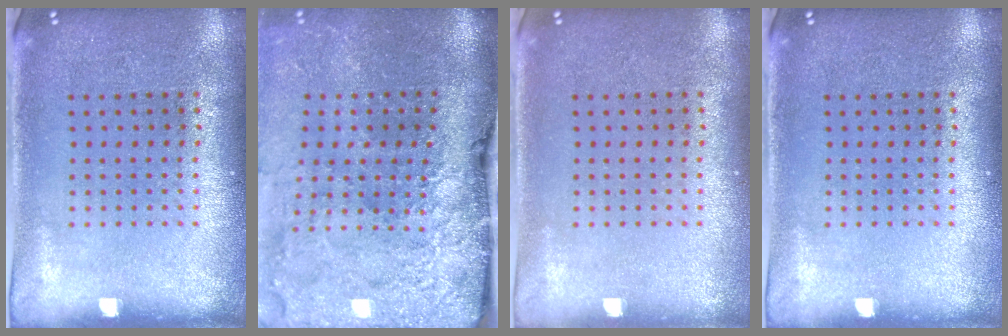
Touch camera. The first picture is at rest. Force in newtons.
{"total": 5.1, "press": 3.8, "slide": 3.3}
{"total": 0.0}
{"total": 0.0}